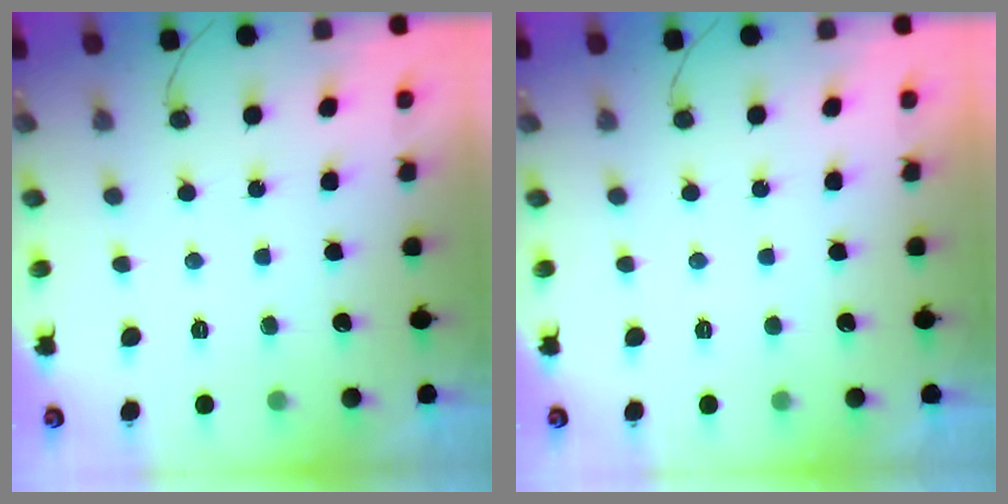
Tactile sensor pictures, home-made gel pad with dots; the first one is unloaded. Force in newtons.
{"total": 0.0}